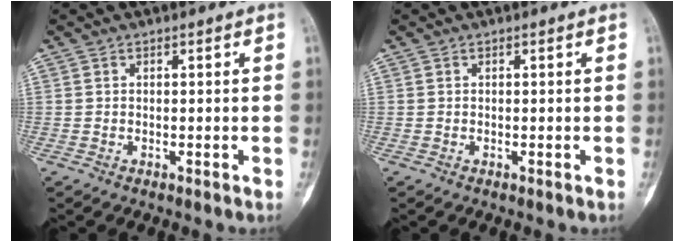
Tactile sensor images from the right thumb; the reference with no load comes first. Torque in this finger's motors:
{"motor_torque": [0.00, 0.00, 0.02, -0.02, 0.00]}